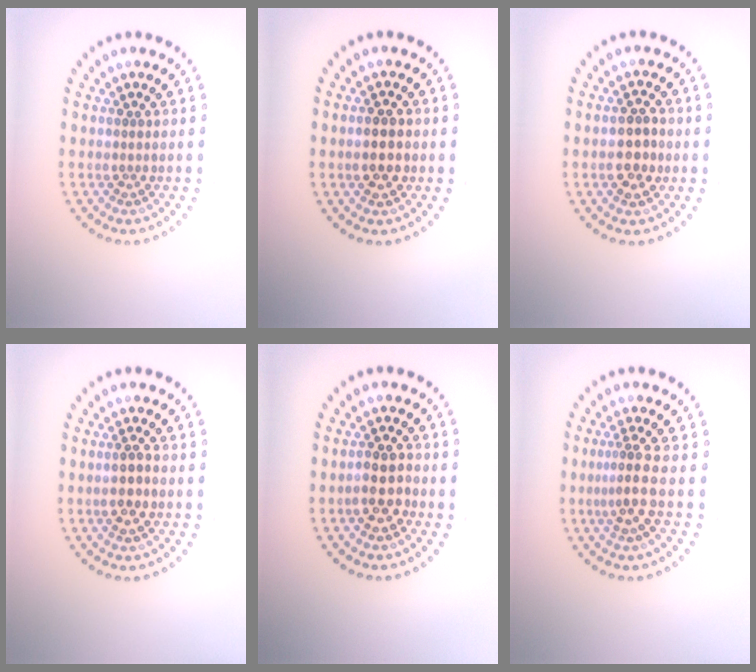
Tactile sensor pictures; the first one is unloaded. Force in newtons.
{"total": 2.7, "press": 2.7, "slide": 0.5}
{"total": 2.8, "press": 2.8, "slide": 0.3}
{"total": 2.1, "press": 2.0, "slide": 0.6}
{"total": 2.7, "press": 2.6, "slide": 0.7}
{"total": 2.6, "press": 1.8, "slide": 1.8}